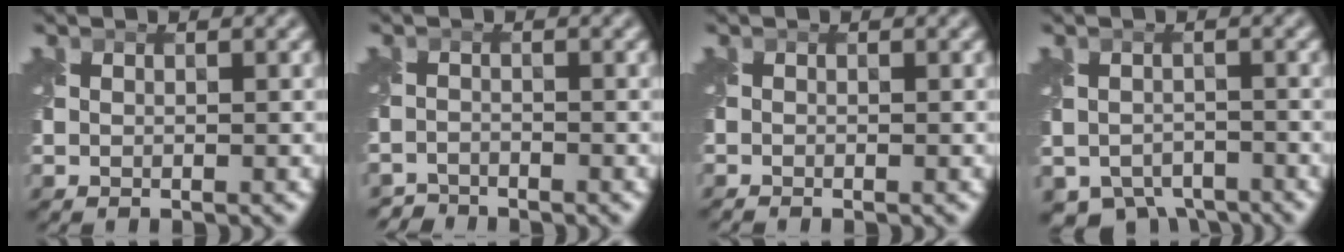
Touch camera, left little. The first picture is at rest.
{"total": 2.2, "force": [-2.2, 0.2, -0.4], "torque": [0.007, -0.004, -0.047]}
{"total": 0.6, "force": [-0.6, -0.1, 0.0], "torque": [0.001, -0.007, -0.013]}
{"total": 5.2, "force": [-4.0, 2.9, 1.7], "torque": [-0.023, -0.023, -0.063]}